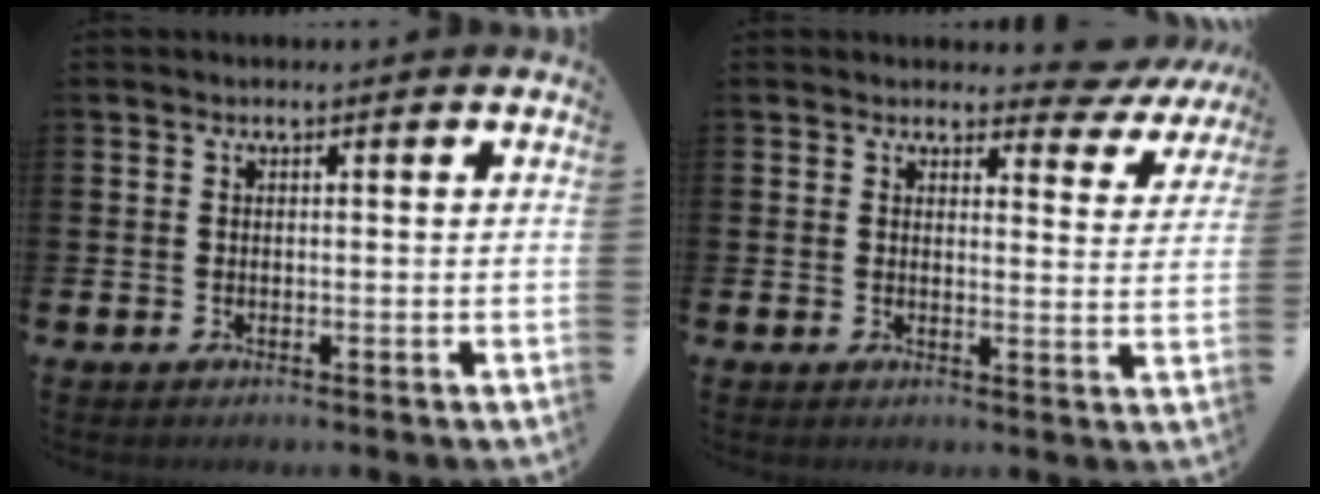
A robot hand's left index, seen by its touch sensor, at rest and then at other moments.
{"total": 3.7, "force": [3.4, 1.4, 0.7], "torque": [-0.007, -0.022, 0.055]}